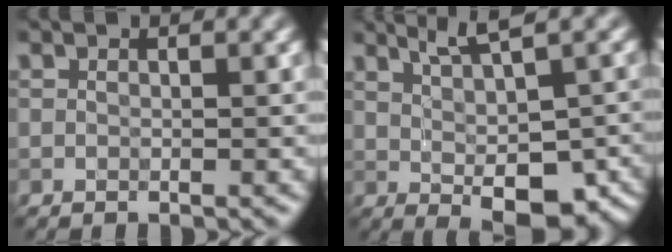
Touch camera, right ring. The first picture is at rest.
{"total": 7.1, "force": [1.2, 2.2, 6.6], "torque": [-0.095, -0.001, 0.028]}